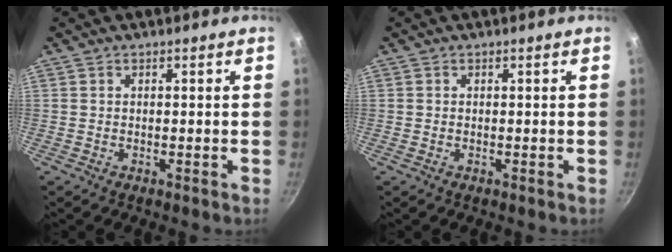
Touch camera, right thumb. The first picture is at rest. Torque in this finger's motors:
{"motor_torque": [-0.05, -0.25, 0.19, 0.07, -0.02]}